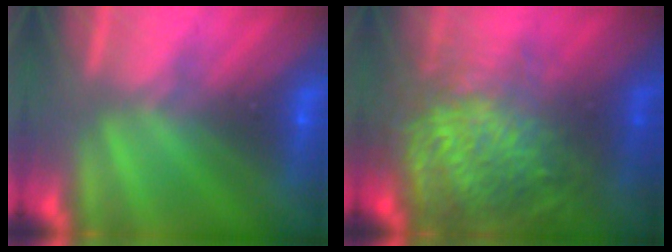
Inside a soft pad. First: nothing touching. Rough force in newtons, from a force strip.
{"total": 7.5}